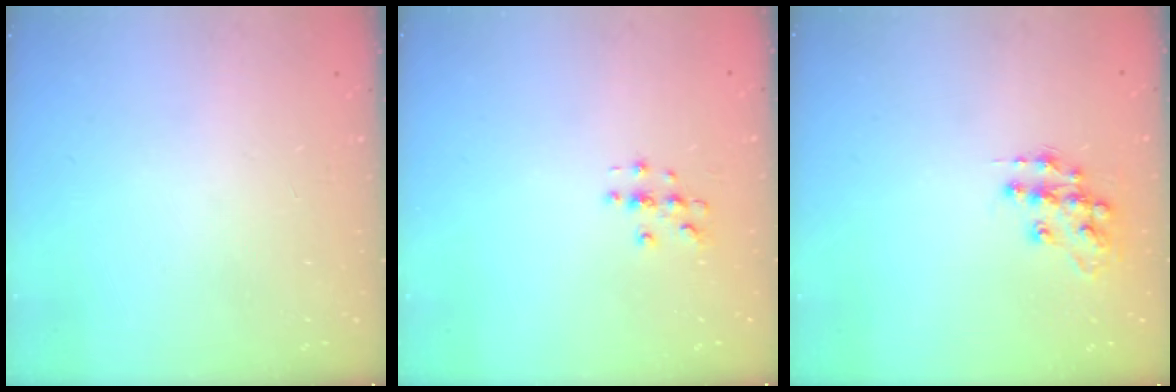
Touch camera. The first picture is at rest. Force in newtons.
{"total": 2.9, "press": 2.9, "slide": 0.3}
{"total": 11.5, "press": 11.5, "slide": 0.7}